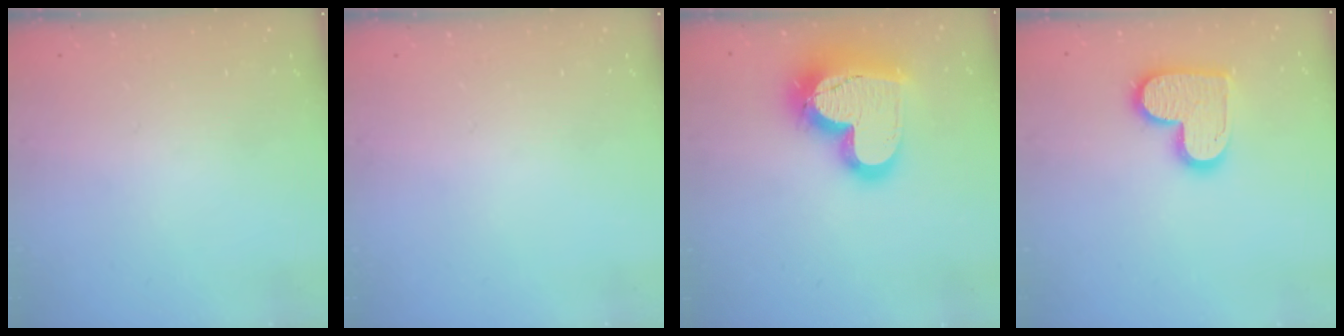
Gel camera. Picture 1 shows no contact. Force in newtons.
{"total": 0.0}
{"total": 23.1, "press": 23.0, "slide": 1.8}
{"total": 14.3, "press": 14.3, "slide": 1.1}